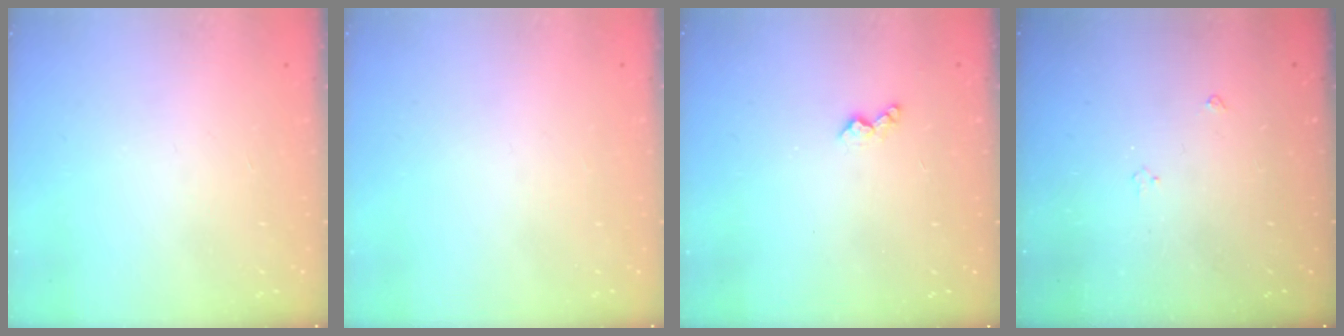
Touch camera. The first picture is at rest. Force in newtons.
{"total": 0.0}
{"total": 3.1, "press": 3.1, "slide": 0.4}
{"total": 3.0, "press": 2.9, "slide": 0.5}